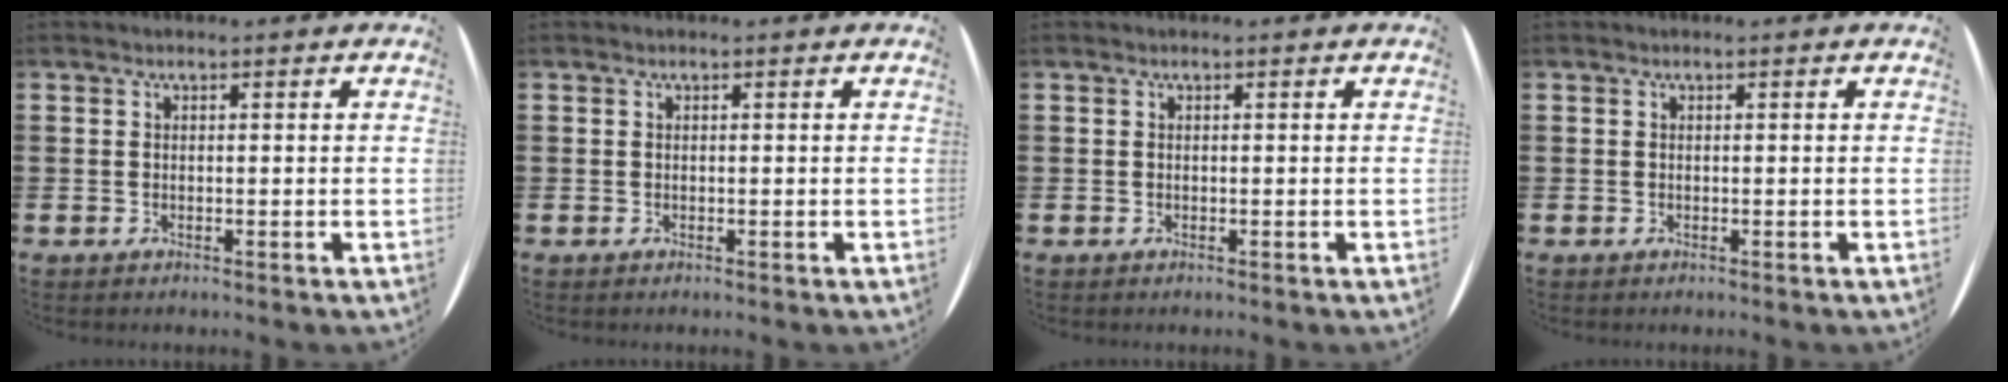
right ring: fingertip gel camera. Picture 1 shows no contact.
{"total": 0.0}
{"total": 0.0}
{"total": 0.0}